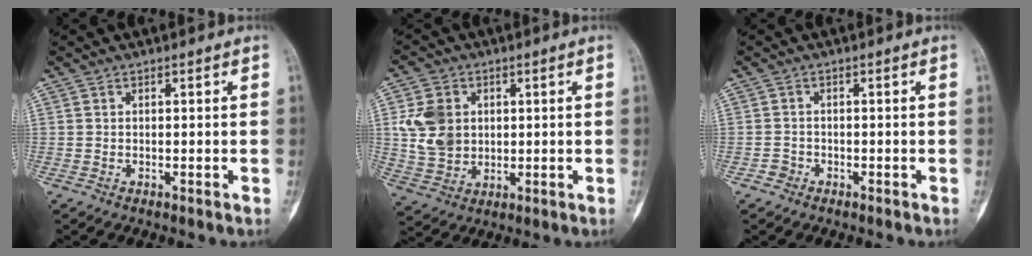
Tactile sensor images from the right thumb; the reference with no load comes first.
{"total": 9.8, "force": [1.8, 7.8, 5.6], "torque": [-0.090, -0.004, 0.043]}
{"total": 1.5, "force": [-0.9, 1.1, 0.0], "torque": [0.004, 0.007, -0.023]}